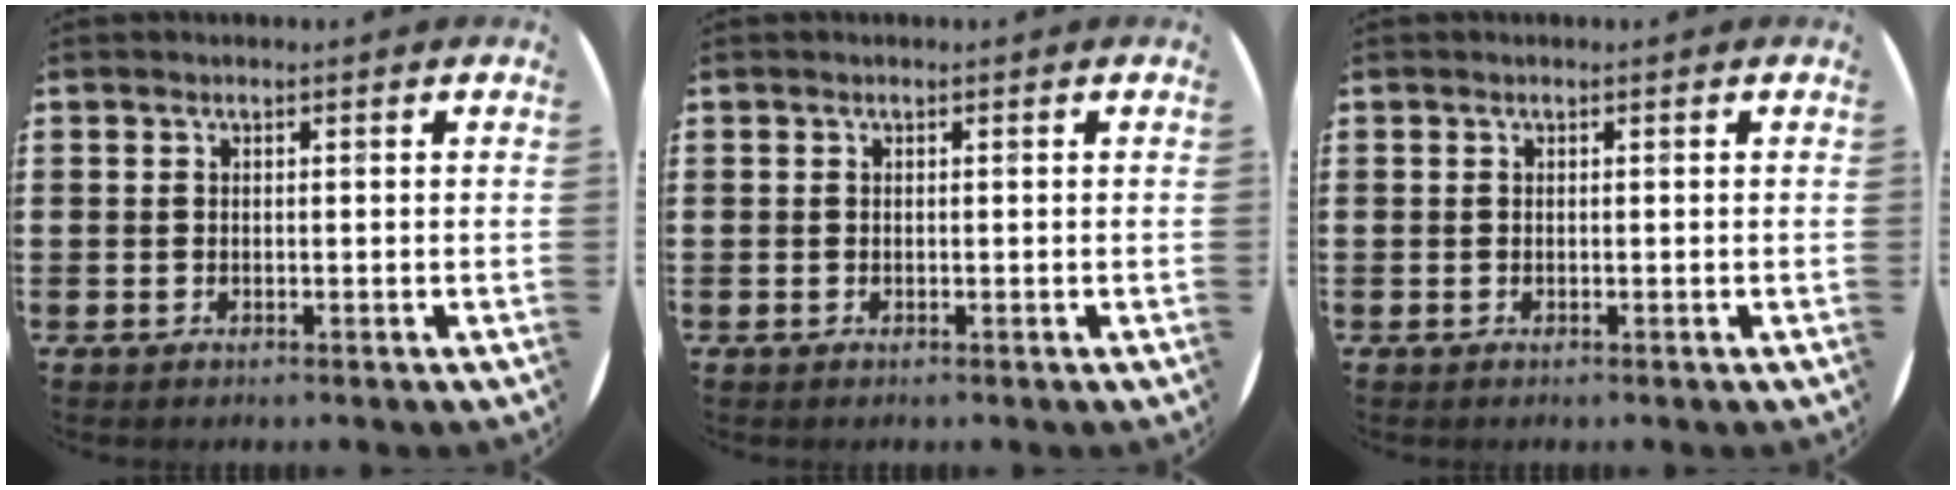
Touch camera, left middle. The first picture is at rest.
{"total": 0.0}
{"total": 0.0}